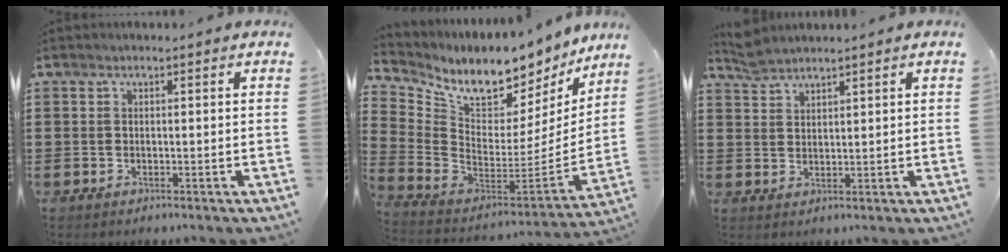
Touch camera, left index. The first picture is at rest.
{"total": 8.3, "force": [7.0, 2.8, 3.4], "torque": [-0.091, -0.070, 0.118]}
{"total": 2.9, "force": [2.8, 0.5, 0.6], "torque": [-0.020, -0.001, 0.054]}